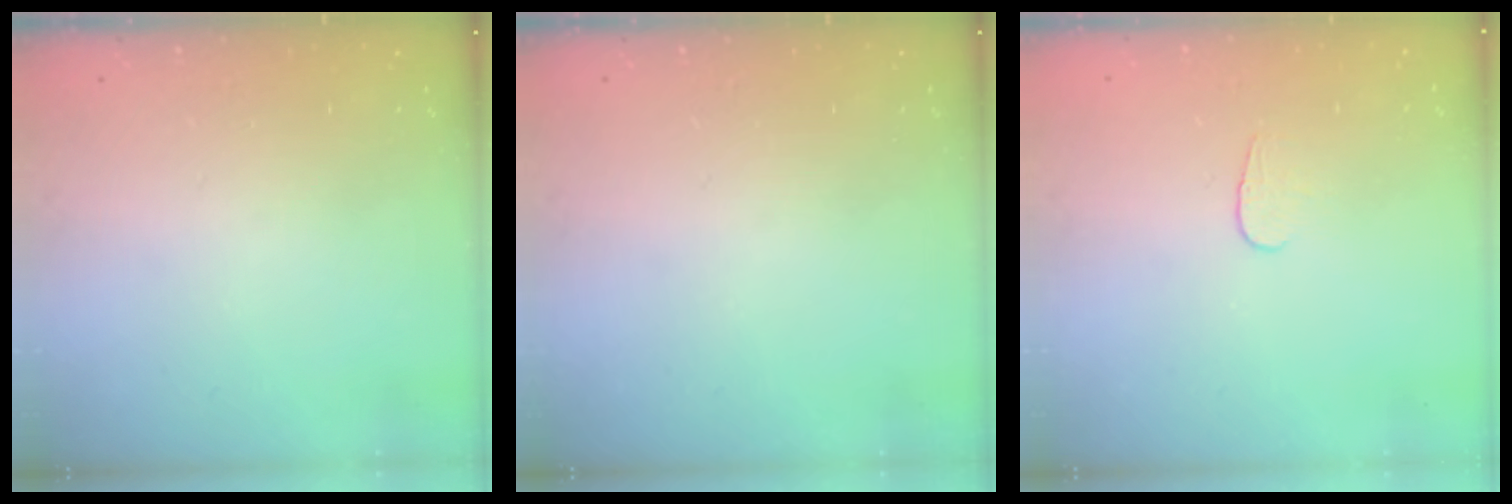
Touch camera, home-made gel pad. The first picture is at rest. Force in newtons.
{"total": 0.0}
{"total": 3.8, "press": 3.8, "slide": 0.4}